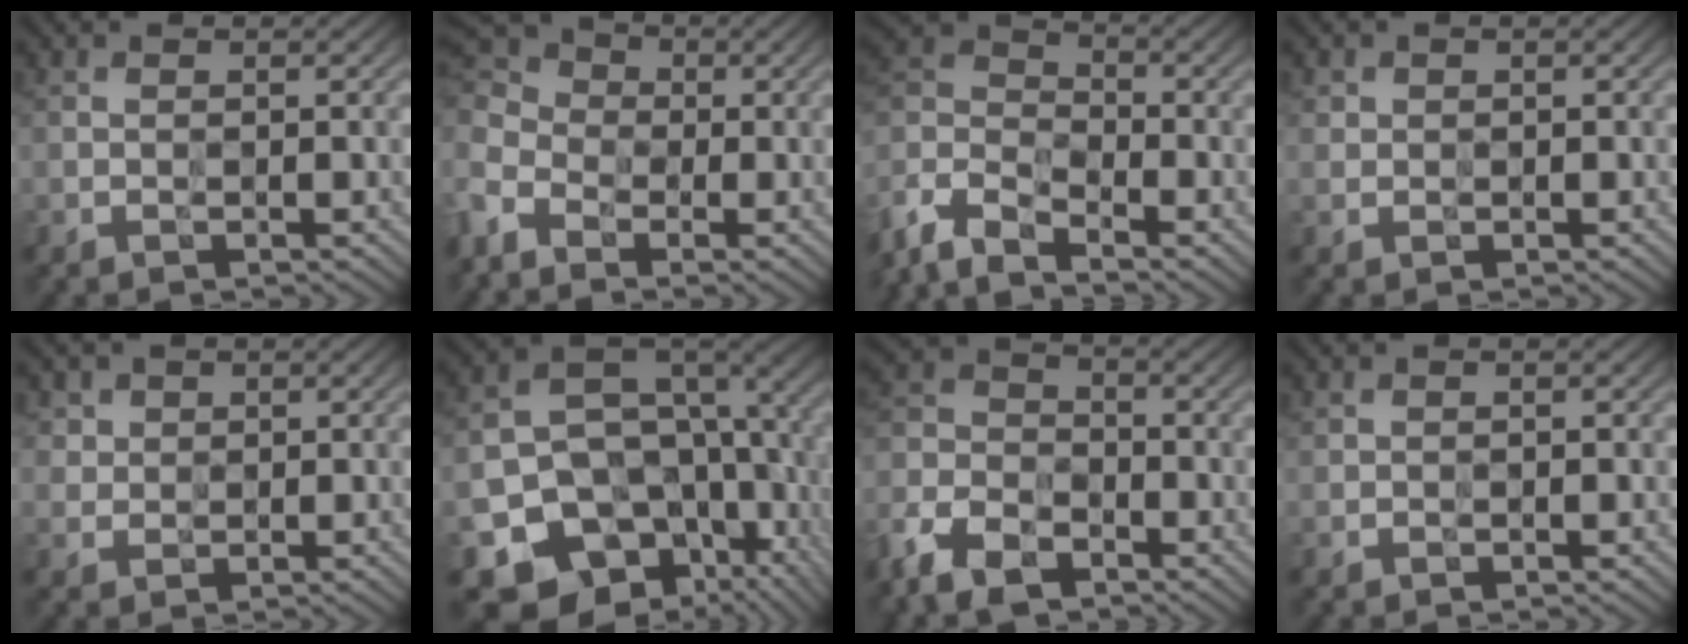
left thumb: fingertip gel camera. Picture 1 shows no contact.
{"total": 9.0, "force": [-4.0, 6.5, 4.7], "torque": [-0.161, -0.025, -0.078]}
{"total": 9.9, "force": [-7.9, 3.5, 4.8], "torque": [-0.118, -0.015, -0.176]}
{"total": 1.5, "force": [0.4, 1.4, 0.2], "torque": [-0.005, -0.008, 0.008]}
{"total": 3.3, "force": [1.4, 2.9, 0.7], "torque": [-0.034, -0.008, 0.035]}
{"total": 17.5, "force": [-4.6, 12.7, 11.2], "torque": [-0.213, -0.054, -0.031]}
{"total": 10.6, "force": [-7.2, 5.7, 5.3], "torque": [-0.140, -0.021, -0.163]}
{"total": 0.7, "force": [0.2, 0.6, 0.2], "torque": [-0.004, -0.004, 0.008]}